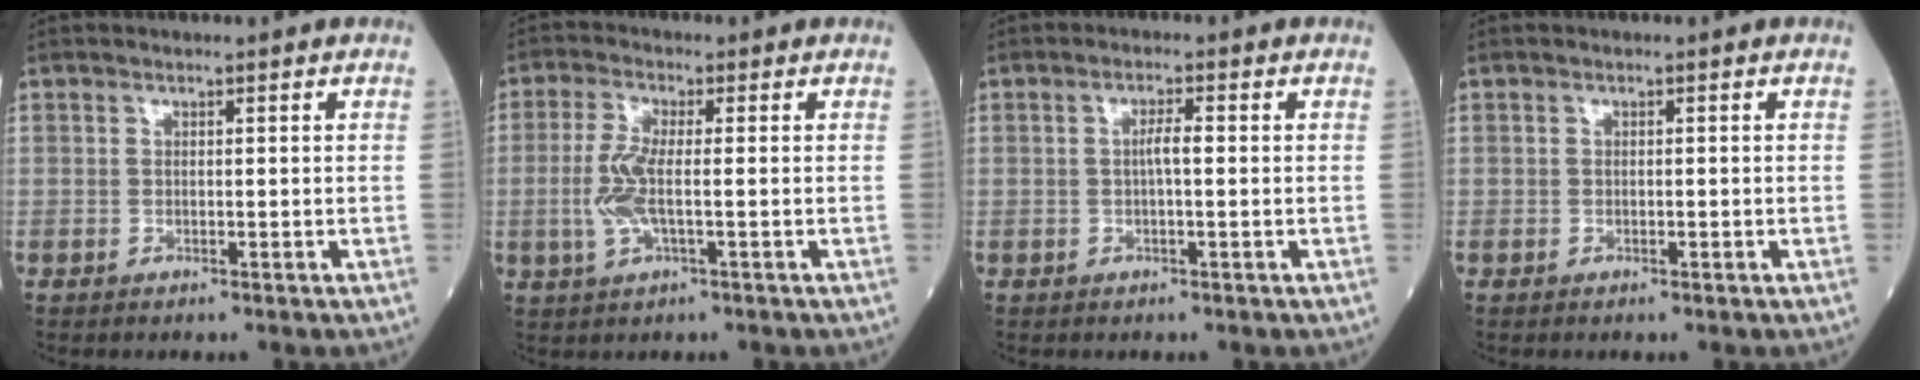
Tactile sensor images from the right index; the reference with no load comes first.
{"total": 5.6, "force": [-0.6, 1.3, 5.4], "torque": [-0.133, -0.004, -0.017]}
{"total": 2.2, "force": [0.0, 0.2, 2.2], "torque": [-0.040, 0.002, -0.001]}
{"total": 0.6, "force": [-0.2, 0.3, 0.5], "torque": [-0.009, 0.000, -0.002]}